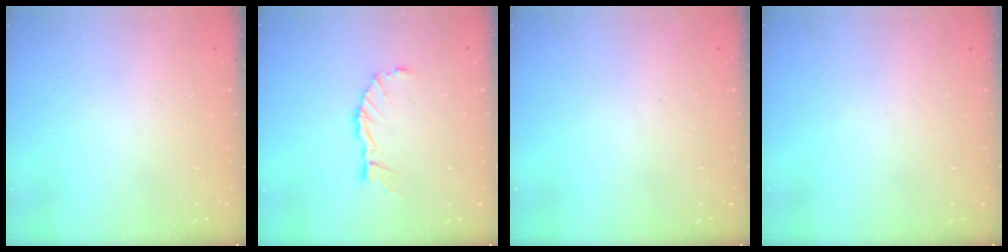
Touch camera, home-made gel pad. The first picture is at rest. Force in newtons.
{"total": 5.7, "press": 5.7, "slide": 0.1}
{"total": 0.0}
{"total": 0.0}